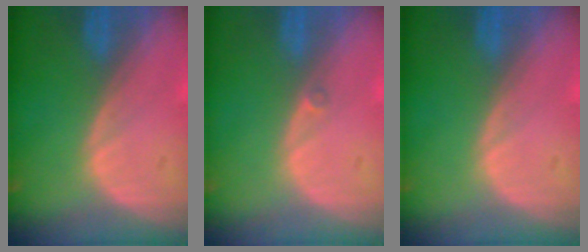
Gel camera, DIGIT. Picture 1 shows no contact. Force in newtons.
{"total": 0.6, "press": 0.5, "slide": 0.3}
{"total": 0.0}